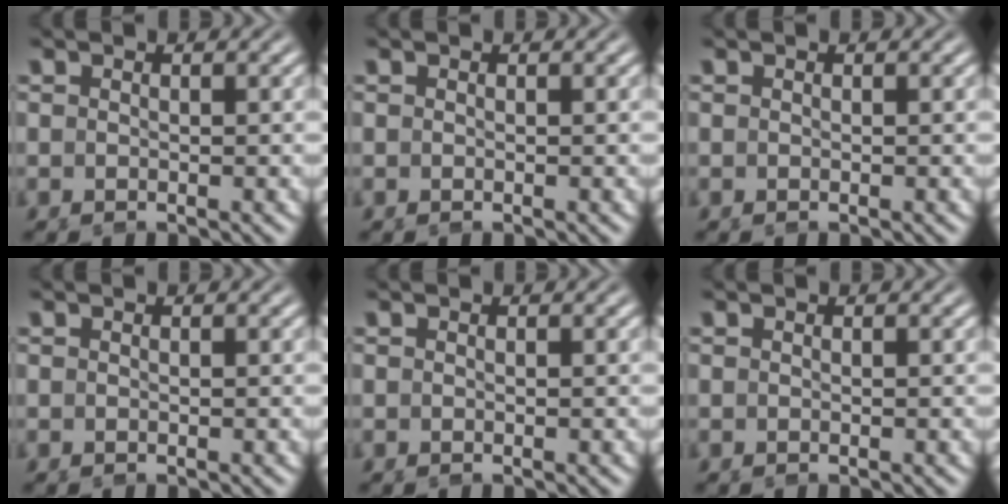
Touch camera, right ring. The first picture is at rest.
{"total": 0.0}
{"total": 0.0}
{"total": 0.0}
{"total": 0.0}
{"total": 0.0}